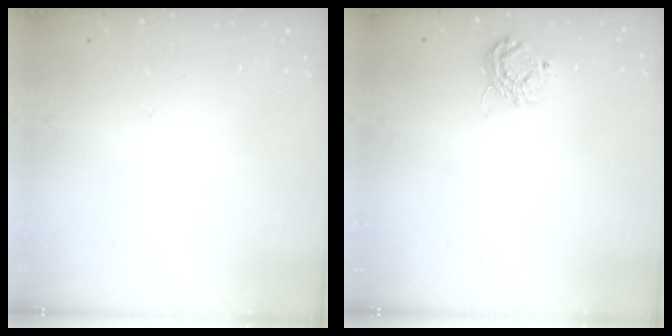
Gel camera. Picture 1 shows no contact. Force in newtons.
{"total": 7.5, "press": 7.5, "slide": 0.4}